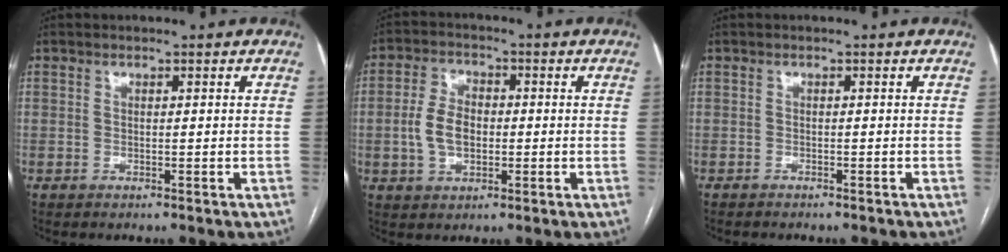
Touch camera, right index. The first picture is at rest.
{"total": 6.6, "force": [-0.7, 4.1, 5.1], "torque": [-0.113, 0.013, -0.011]}
{"total": 3.9, "force": [-3.5, 1.0, 1.5], "torque": [-0.017, -0.004, -0.042]}